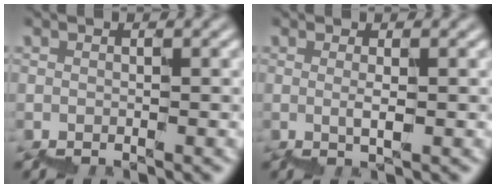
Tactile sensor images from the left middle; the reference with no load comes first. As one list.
[{"total": 1.0, "force": [0.5, 0.1, 0.8], "torque": [-0.015, 0.000, 0.012]}]